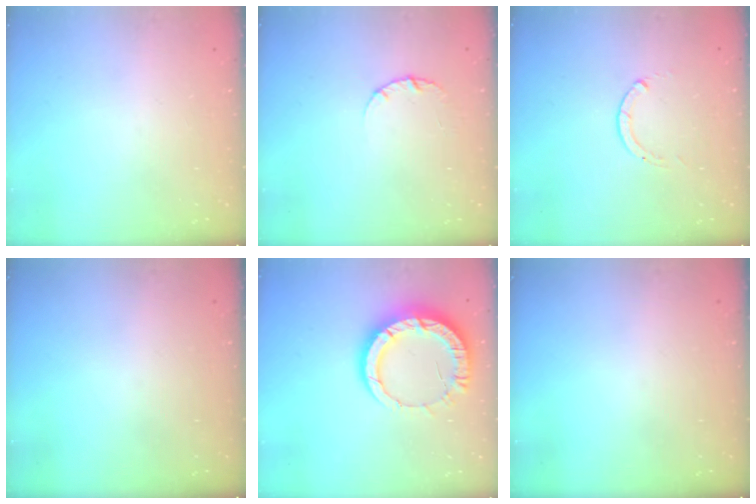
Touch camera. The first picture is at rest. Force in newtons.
{"total": 2.6, "press": 2.6, "slide": 0.3}
{"total": 0.0}
{"total": 0.0}
{"total": 13.5, "press": 13.4, "slide": 1.5}
{"total": 0.0}